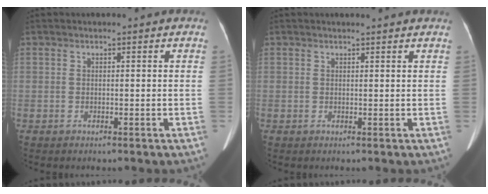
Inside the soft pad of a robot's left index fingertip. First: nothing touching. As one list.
[{"total": 2.3, "force": [2.2, 0.0, 0.8], "torque": [-0.015, 0.007, 0.023]}]